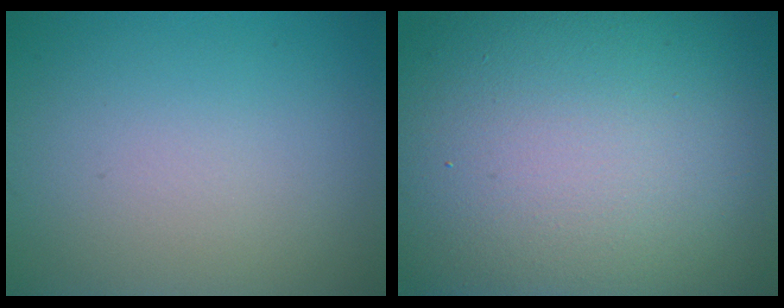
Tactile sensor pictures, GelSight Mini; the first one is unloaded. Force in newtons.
{"total": 19.9, "press": 19.9, "slide": 1.1}